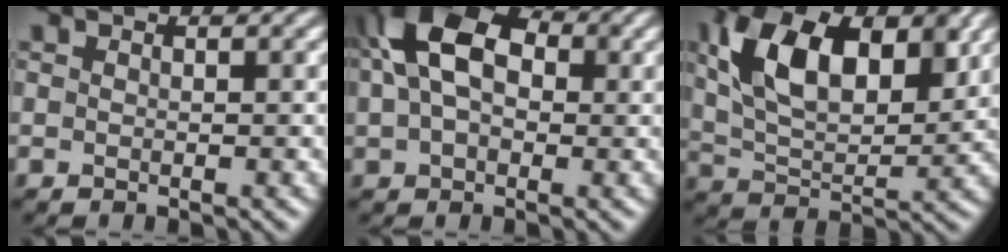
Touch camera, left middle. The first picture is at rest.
{"total": 11.2, "force": [2.8, 7.3, 8.0], "torque": [-0.145, 0.041, 0.031]}
{"total": 10.1, "force": [3.9, 5.3, 7.7], "torque": [-0.144, 0.006, 0.068]}